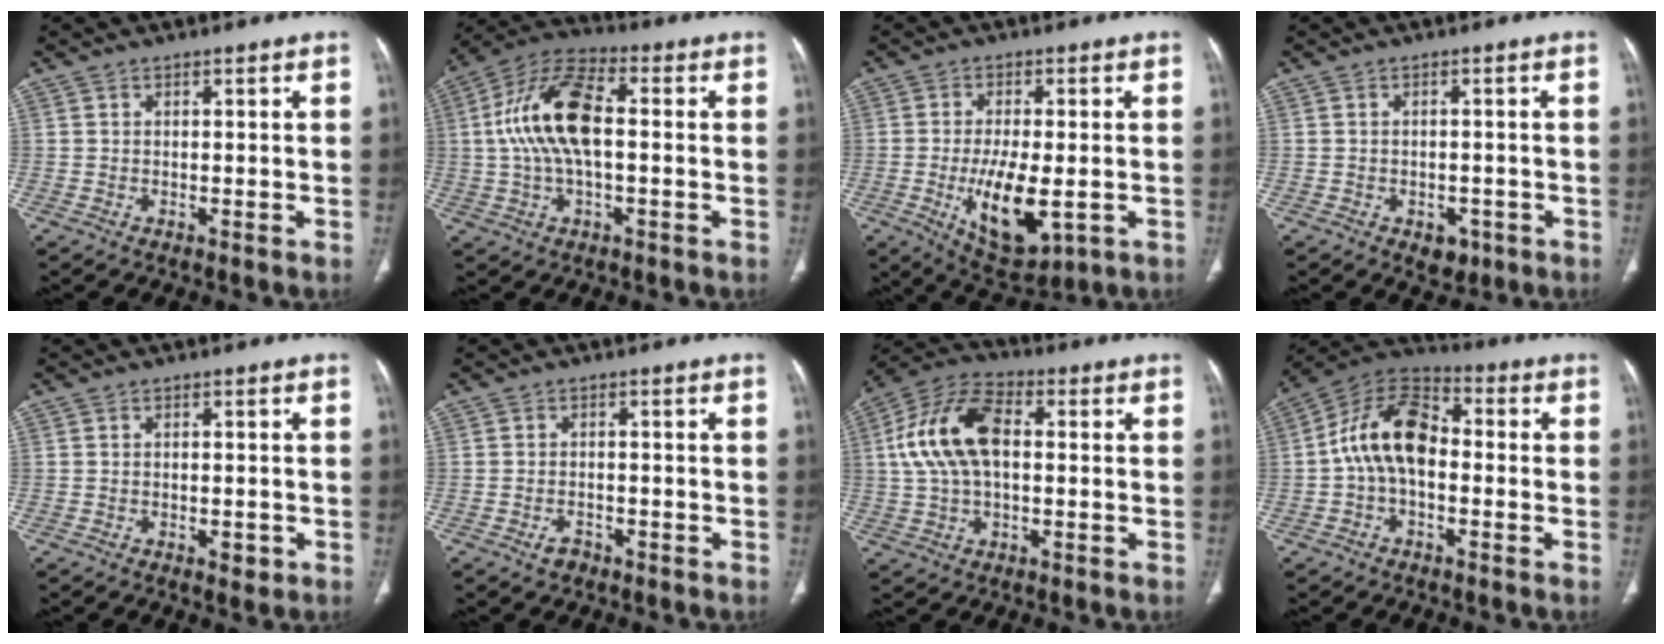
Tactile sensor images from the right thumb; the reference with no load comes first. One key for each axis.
{"total": 14.4, "fx": 0.8, "fy": 6.6, "fz": 12.8, "tx": -0.262, "ty": 0.035, "tz": 0.008}
{"total": 12.0, "fx": -2.7, "fy": 5.2, "fz": 10.4, "tx": -0.170, "ty": -0.017, "tz": -0.033}
{"total": 3.5, "fx": -1.7, "fy": 2.4, "fz": 1.8, "tx": -0.007, "ty": 0.002, "tz": -0.015}
{"total": 1.9, "fx": -0.8, "fy": 1.1, "fz": 1.4, "tx": -0.014, "ty": 0.001, "tz": -0.008}
{"total": 2.2, "fx": -1.4, "fy": 1.4, "fz": 0.9, "tx": -0.014, "ty": 0.008, "tz": -0.020}
{"total": 14.4, "fx": 1.7, "fy": 8.3, "fz": 11.6, "tx": -0.231, "ty": 0.031, "tz": 0.025}
{"total": 13.2, "fx": -0.6, "fy": 8.2, "fz": 10.4, "tx": -0.173, "ty": 0.039, "tz": -0.026}